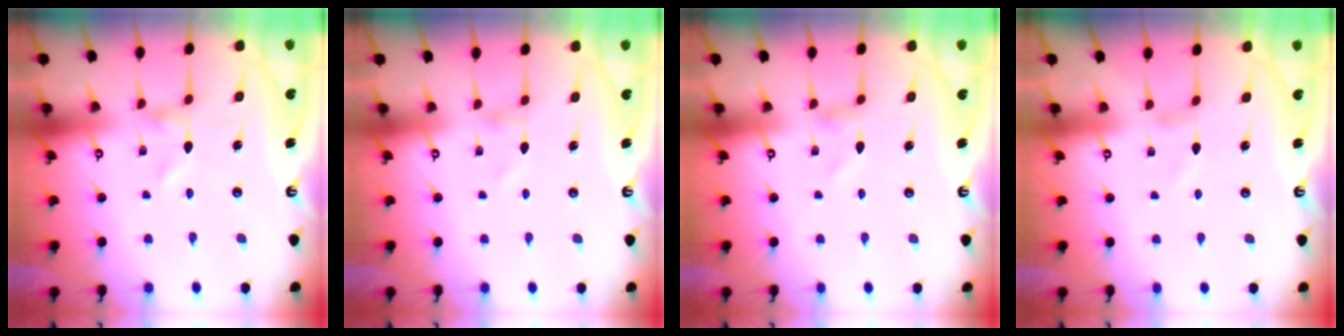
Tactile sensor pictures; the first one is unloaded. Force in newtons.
{"total": 0.8, "press": 0.7, "slide": 0.3}
{"total": 0.8, "press": 0.8, "slide": 0.1}
{"total": 1.0, "press": 1.0, "slide": 0.1}